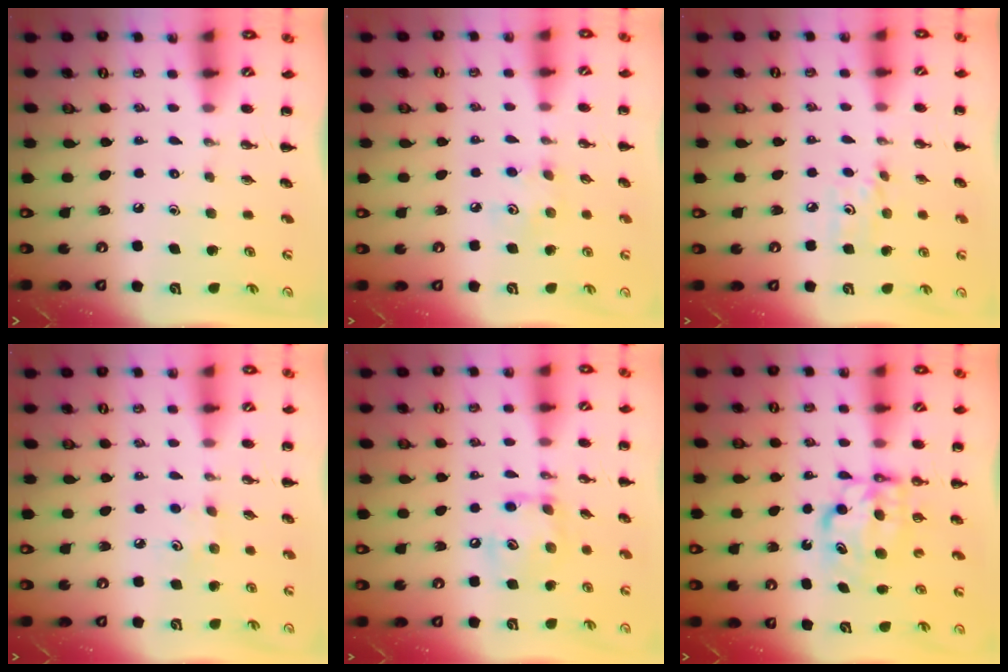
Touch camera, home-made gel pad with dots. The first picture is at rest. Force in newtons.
{"total": 3.7, "press": 3.6, "slide": 0.8}
{"total": 5.3, "press": 5.0, "slide": 1.6}
{"total": 4.4, "press": 4.3, "slide": 1.2}
{"total": 10.4, "press": 10.4, "slide": 0.6}
{"total": 6.6, "press": 6.6, "slide": 0.5}